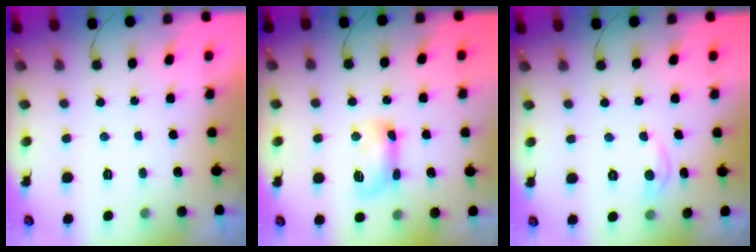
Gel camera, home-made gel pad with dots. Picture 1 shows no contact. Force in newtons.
{"total": 7.6, "press": 7.5, "slide": 1.2}
{"total": 5.4, "press": 5.3, "slide": 0.8}